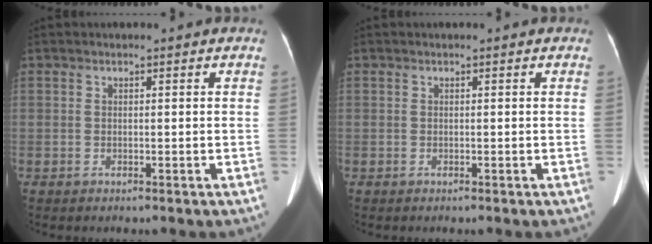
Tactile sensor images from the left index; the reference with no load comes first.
{"total": 0.0}